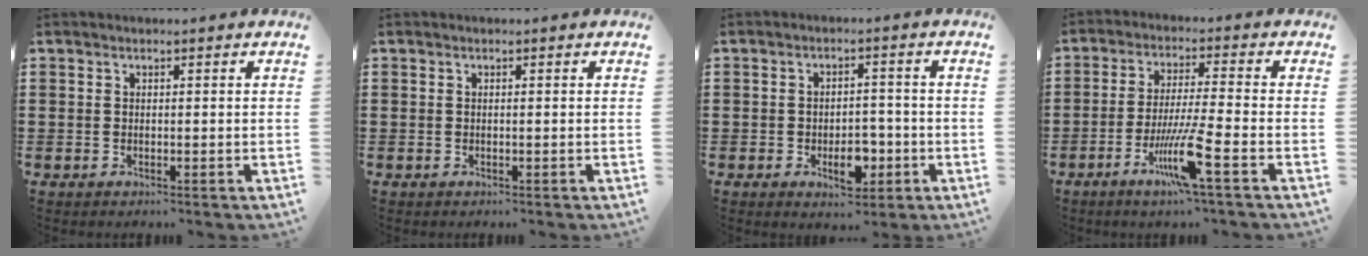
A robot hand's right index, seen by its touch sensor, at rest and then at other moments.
{"total": 0.0}
{"total": 6.0, "force": [-2.2, 3.3, 4.4], "torque": [-0.063, 0.009, -0.037]}
{"total": 8.7, "force": [-4.3, -0.1, 7.5], "torque": [-0.148, -0.013, -0.082]}